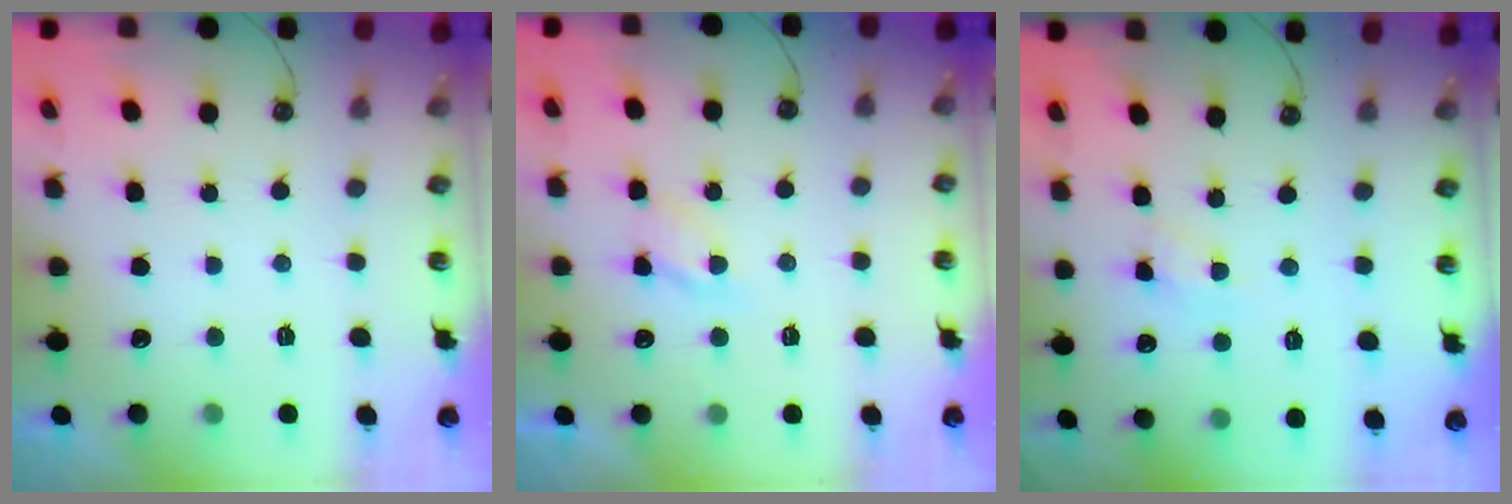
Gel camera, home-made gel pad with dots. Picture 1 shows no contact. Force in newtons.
{"total": 5.7, "press": 5.7, "slide": 0.7}
{"total": 4.2, "press": 4.2, "slide": 0.1}